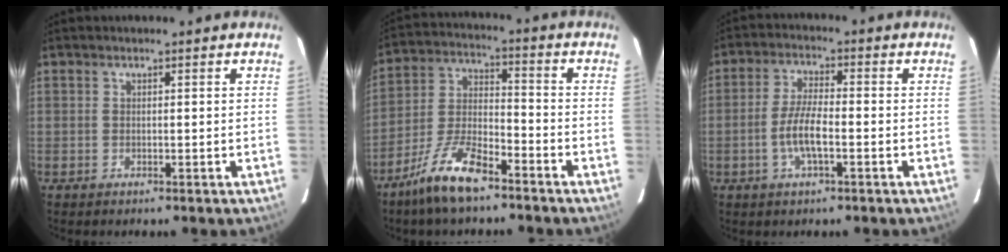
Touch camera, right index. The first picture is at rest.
{"total": 12.0, "force": [-8.7, 3.5, 7.5], "torque": [-0.163, -0.002, -0.165]}
{"total": 6.4, "force": [-2.0, 1.7, 5.8], "torque": [-0.118, 0.003, -0.041]}